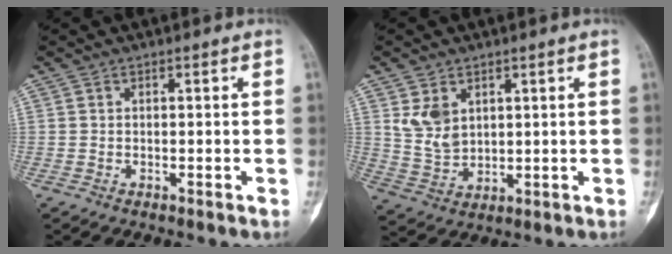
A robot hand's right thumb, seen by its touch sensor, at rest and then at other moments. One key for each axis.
{"total": 6.6, "fx": 2.6, "fy": 4.7, "fz": 3.8, "tx": -0.059, "ty": -0.016, "tz": 0.065}